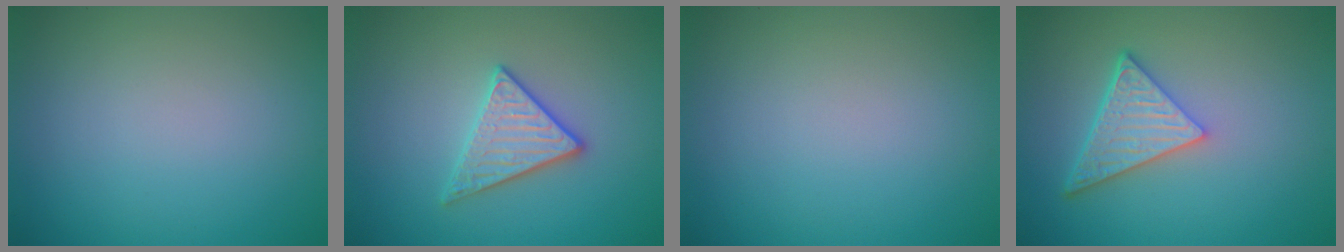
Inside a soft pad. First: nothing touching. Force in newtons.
{"total": 2.9, "press": 2.8, "slide": 0.7}
{"total": 0.0}
{"total": 5.0, "press": 3.7, "slide": 3.3}